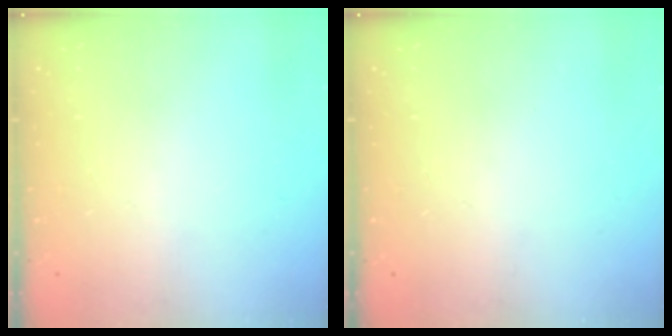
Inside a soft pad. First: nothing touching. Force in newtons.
{"total": 0.0}